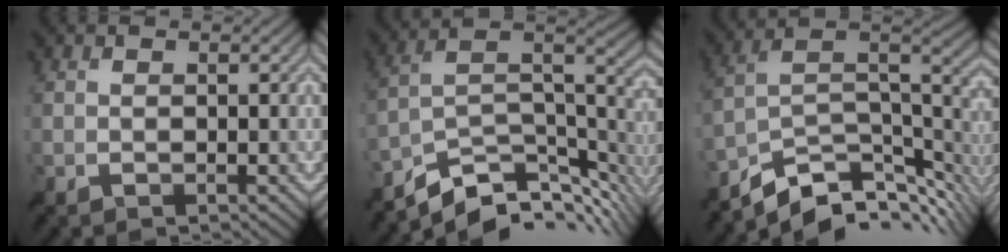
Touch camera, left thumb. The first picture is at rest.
{"total": 10.3, "force": [-6.7, 4.2, 6.6], "torque": [-0.123, 0.000, -0.116]}
{"total": 10.4, "force": [-6.6, 4.4, 6.8], "torque": [-0.130, 0.001, -0.111]}